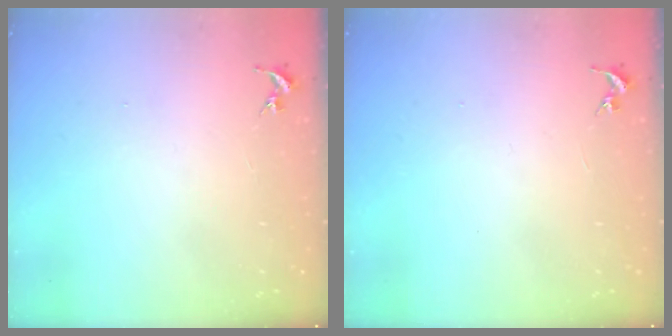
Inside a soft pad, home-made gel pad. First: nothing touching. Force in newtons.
{"total": 0.0}